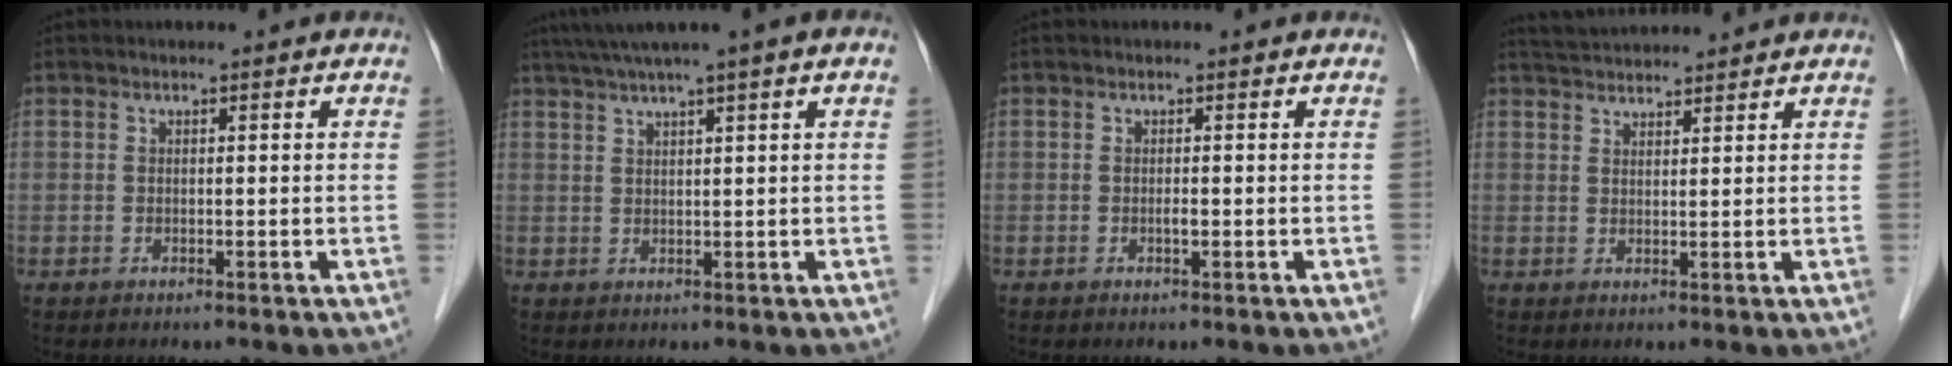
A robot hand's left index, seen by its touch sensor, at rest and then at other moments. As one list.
[{"total": 7.3, "force": [5.0, -0.7, 5.3], "torque": [-0.085, 0.038, 0.078]}, {"total": 0.5, "force": [-0.1, 0.1, 0.5], "torque": [-0.007, 0.001, -0.004]}, {"total": 5.9, "force": [5.7, 0.4, 1.3], "torque": [-0.028, 0.038, 0.094]}]